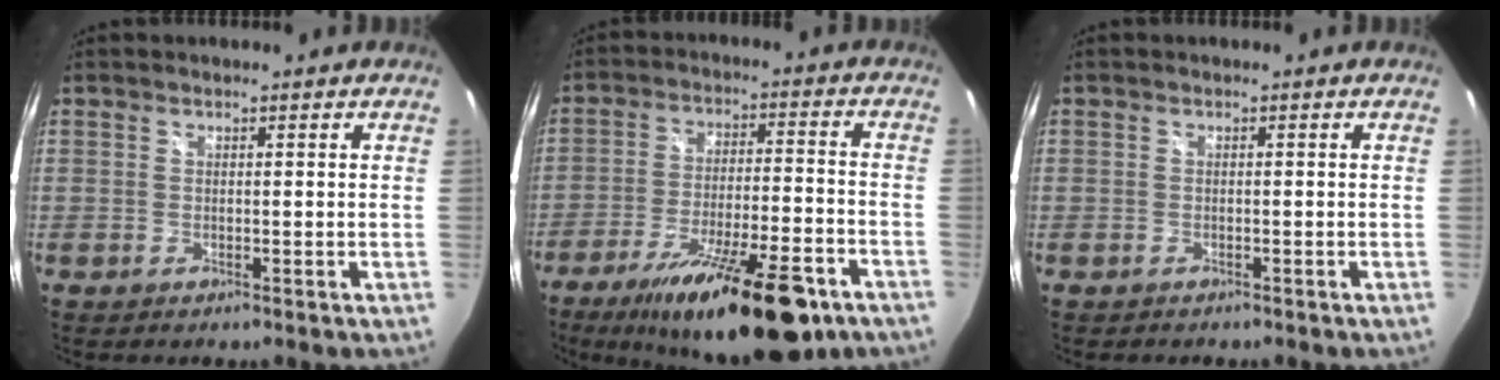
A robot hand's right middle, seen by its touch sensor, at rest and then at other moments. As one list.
[{"total": 21.6, "force": [-14.3, 5.8, 15.1], "torque": [-0.250, -0.032, -0.214]}, {"total": 0.6, "force": [-0.4, 0.4, -0.2], "torque": [-0.001, 0.001, -0.008]}]